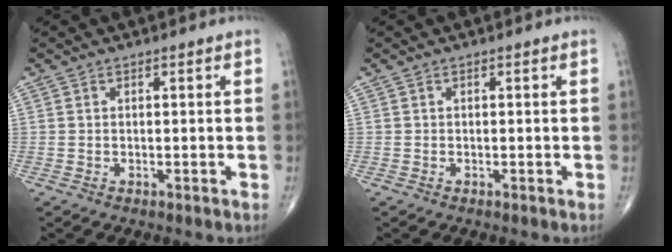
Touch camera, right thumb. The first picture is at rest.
{"total": 0.0}